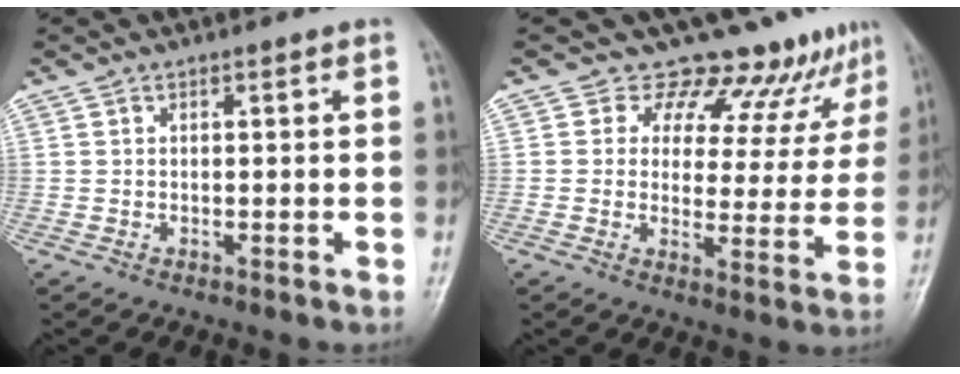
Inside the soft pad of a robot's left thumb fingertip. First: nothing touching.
{"total": 11.6, "force": [10.1, 5.2, 1.9], "torque": [0.024, -0.062, 0.114]}